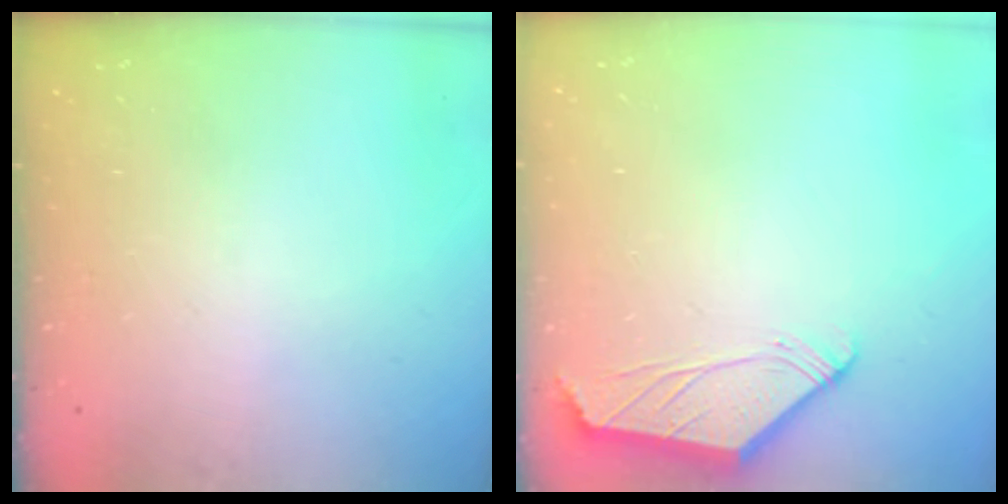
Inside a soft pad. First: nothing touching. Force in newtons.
{"total": 1.4, "press": 1.3, "slide": 0.3}